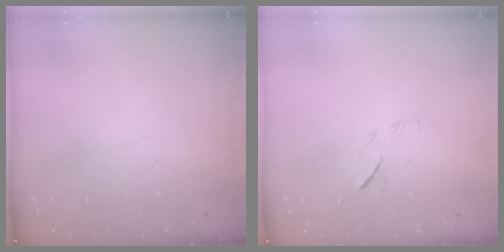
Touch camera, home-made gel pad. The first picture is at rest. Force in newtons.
{"total": 6.5, "press": 6.5, "slide": 0.7}